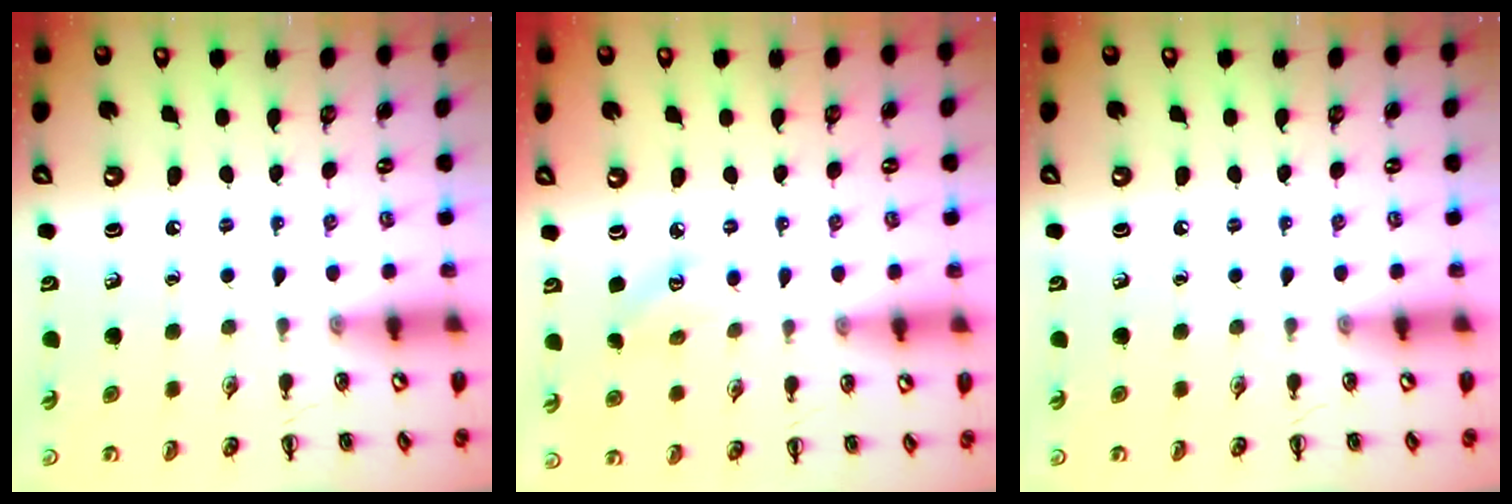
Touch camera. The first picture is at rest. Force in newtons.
{"total": 3.2, "press": 3.1, "slide": 0.8}
{"total": 0.0}